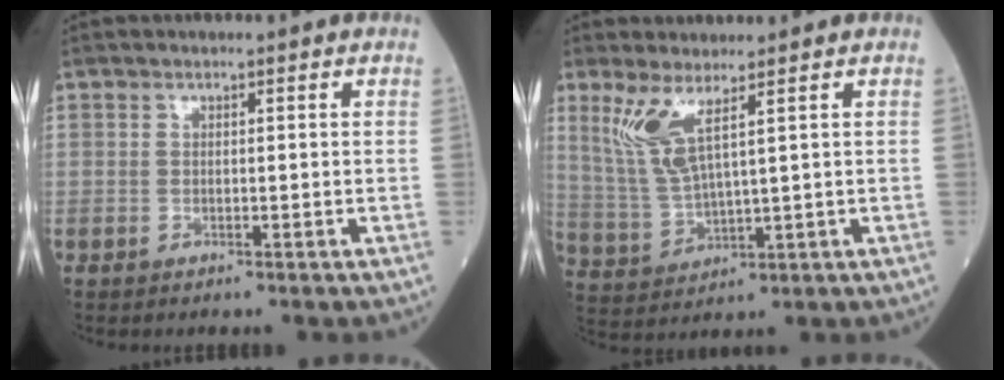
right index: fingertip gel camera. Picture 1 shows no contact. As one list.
[{"total": 6.7, "force": [3.6, 0.7, 5.6], "torque": [-0.136, -0.003, 0.086]}]